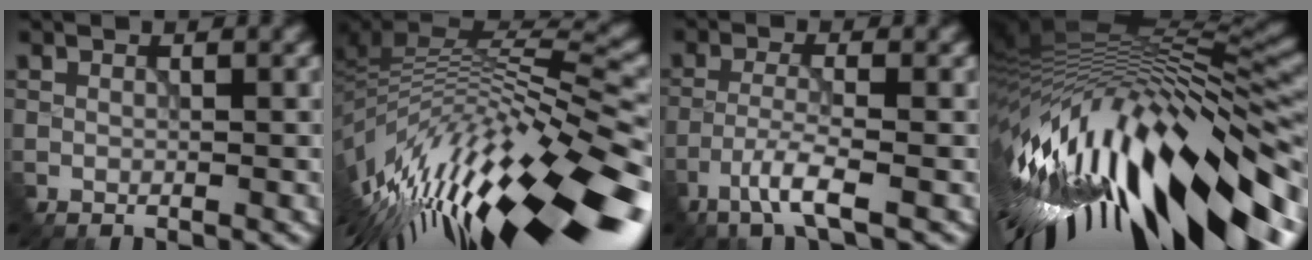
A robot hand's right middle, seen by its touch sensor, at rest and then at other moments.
{"total": 15.1, "force": [-5.2, 4.9, 13.3], "torque": [-0.240, 0.013, -0.084]}
{"total": 3.2, "force": [-2.1, 0.1, 2.4], "torque": [-0.057, 0.005, -0.051]}
{"total": 16.0, "force": [-3.5, 5.8, 14.6], "torque": [-0.254, -0.003, -0.059]}